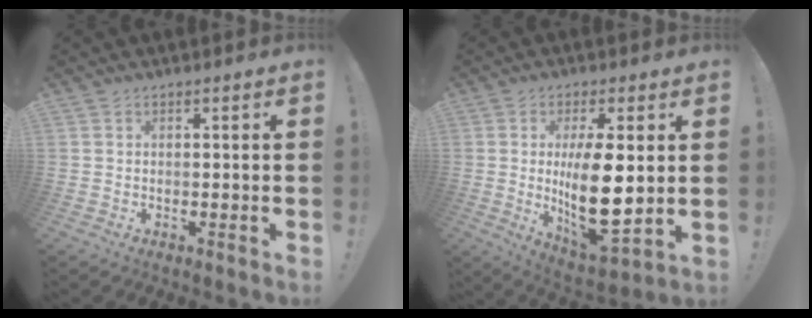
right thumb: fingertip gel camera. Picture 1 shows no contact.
{"total": 16.2, "force": [0.9, 6.6, 14.8], "torque": [-0.259, -0.026, 0.016]}